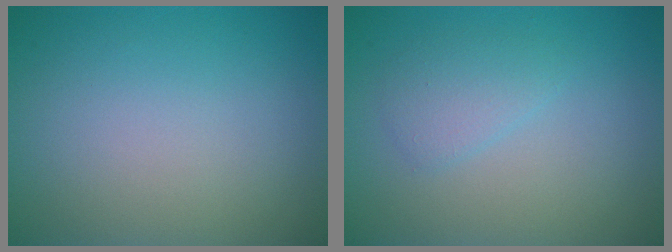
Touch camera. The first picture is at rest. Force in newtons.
{"total": 1.7, "press": 1.7, "slide": 0.1}